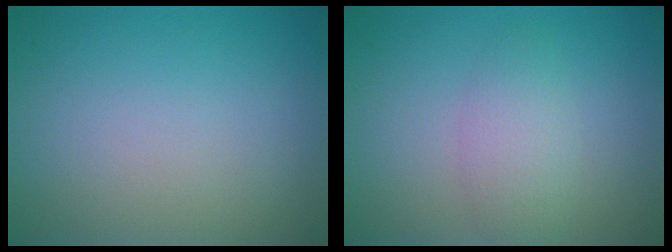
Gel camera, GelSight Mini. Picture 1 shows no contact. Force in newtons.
{"total": 2.7, "press": 2.7, "slide": 0.1}